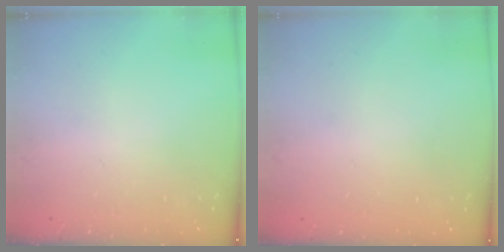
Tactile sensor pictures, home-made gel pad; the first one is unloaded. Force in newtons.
{"total": 0.0}